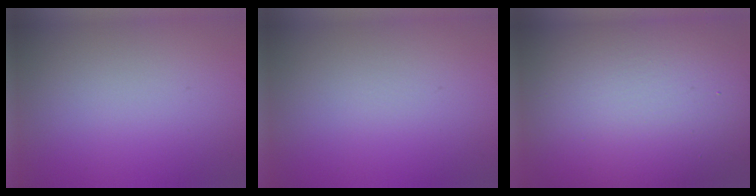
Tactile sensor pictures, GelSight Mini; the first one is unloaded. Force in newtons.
{"total": 0.0}
{"total": 17.6, "press": 17.5, "slide": 1.0}